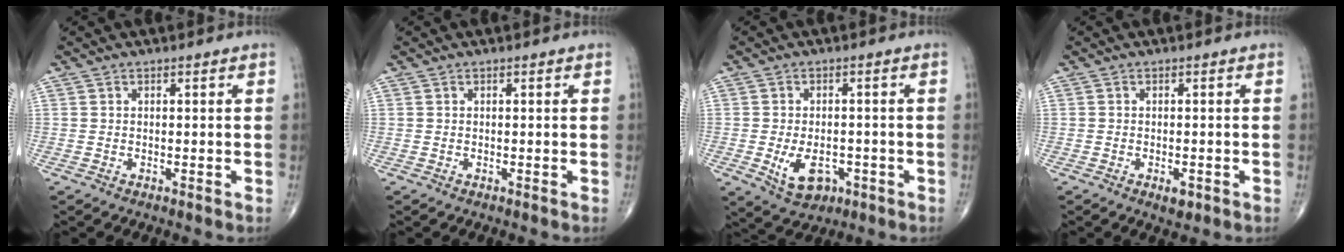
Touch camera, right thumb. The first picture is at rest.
{"total": 0.0}
{"total": 7.2, "force": [-2.3, 4.6, 5.0], "torque": [-0.072, 0.003, -0.025]}
{"total": 2.2, "force": [-1.0, 1.0, 1.6], "torque": [-0.023, -0.001, -0.012]}